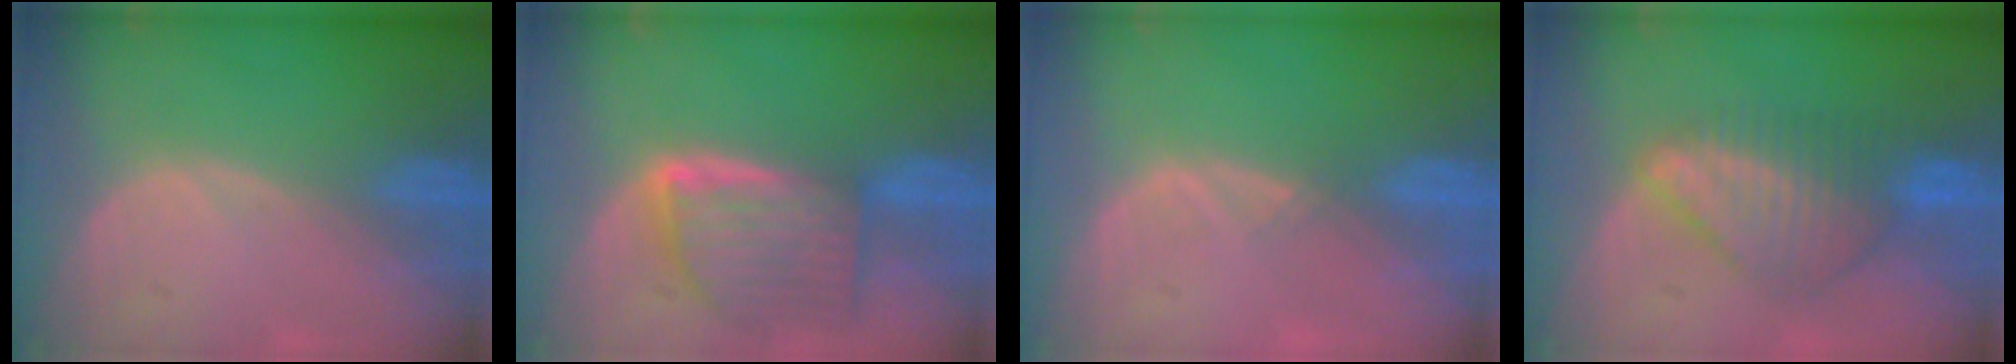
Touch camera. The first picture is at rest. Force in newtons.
{"total": 8.1, "press": 7.3, "slide": 3.5}
{"total": 0.7, "press": 0.5, "slide": 0.4}
{"total": 7.2, "press": 6.9, "slide": 1.9}